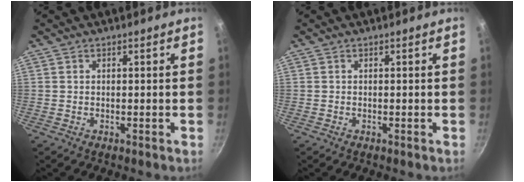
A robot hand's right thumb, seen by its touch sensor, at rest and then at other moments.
{"total": 0.0}